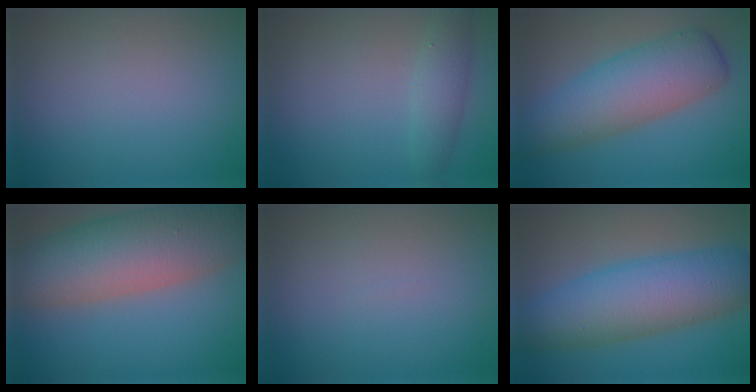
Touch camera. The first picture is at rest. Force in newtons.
{"total": 2.7, "press": 2.7, "slide": 0.1}
{"total": 7.6, "press": 7.6, "slide": 0.2}
{"total": 11.6, "press": 11.6, "slide": 0.8}
{"total": 0.0}
{"total": 9.3, "press": 9.3, "slide": 0.1}